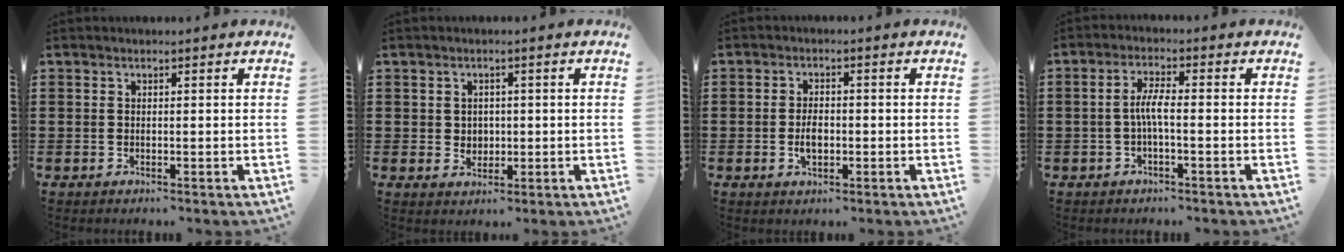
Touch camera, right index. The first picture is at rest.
{"total": 2.1, "force": [0.4, 2.0, 0.5], "torque": [-0.010, 0.007, 0.004]}
{"total": 3.1, "force": [-0.5, 1.7, 2.5], "torque": [-0.047, 0.002, -0.009]}
{"total": 3.6, "force": [-0.8, 0.6, 3.5], "torque": [-0.078, -0.003, -0.022]}